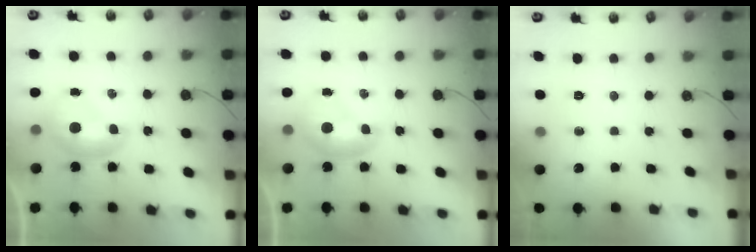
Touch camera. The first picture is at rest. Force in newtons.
{"total": 0.0}
{"total": 0.0}